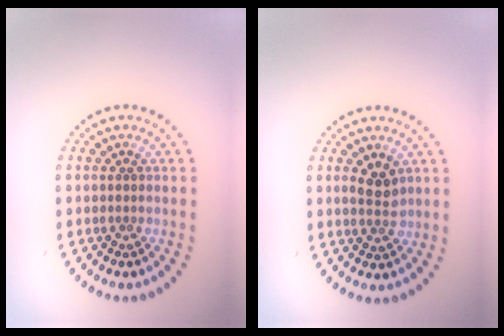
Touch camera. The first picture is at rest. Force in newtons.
{"total": 2.3, "press": 2.2, "slide": 0.5}